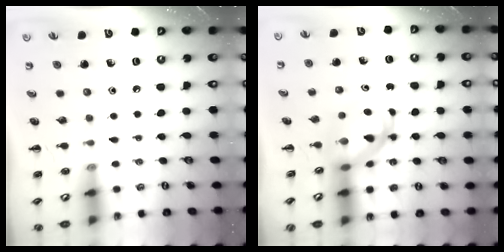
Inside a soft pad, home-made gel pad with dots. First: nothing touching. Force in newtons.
{"total": 4.9, "press": 4.7, "slide": 1.2}